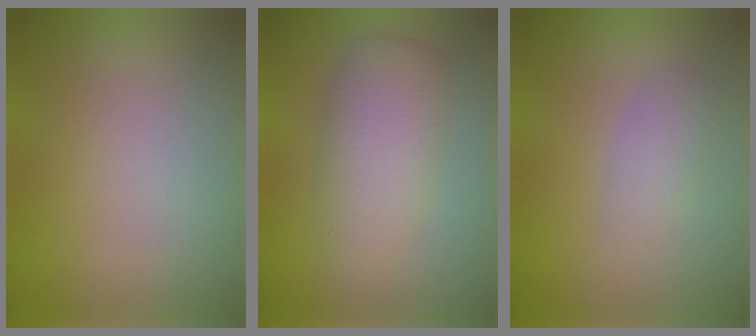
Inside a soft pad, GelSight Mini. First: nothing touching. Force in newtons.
{"total": 4.6, "press": 4.6, "slide": 0.1}
{"total": 1.8, "press": 1.8, "slide": 0.0}